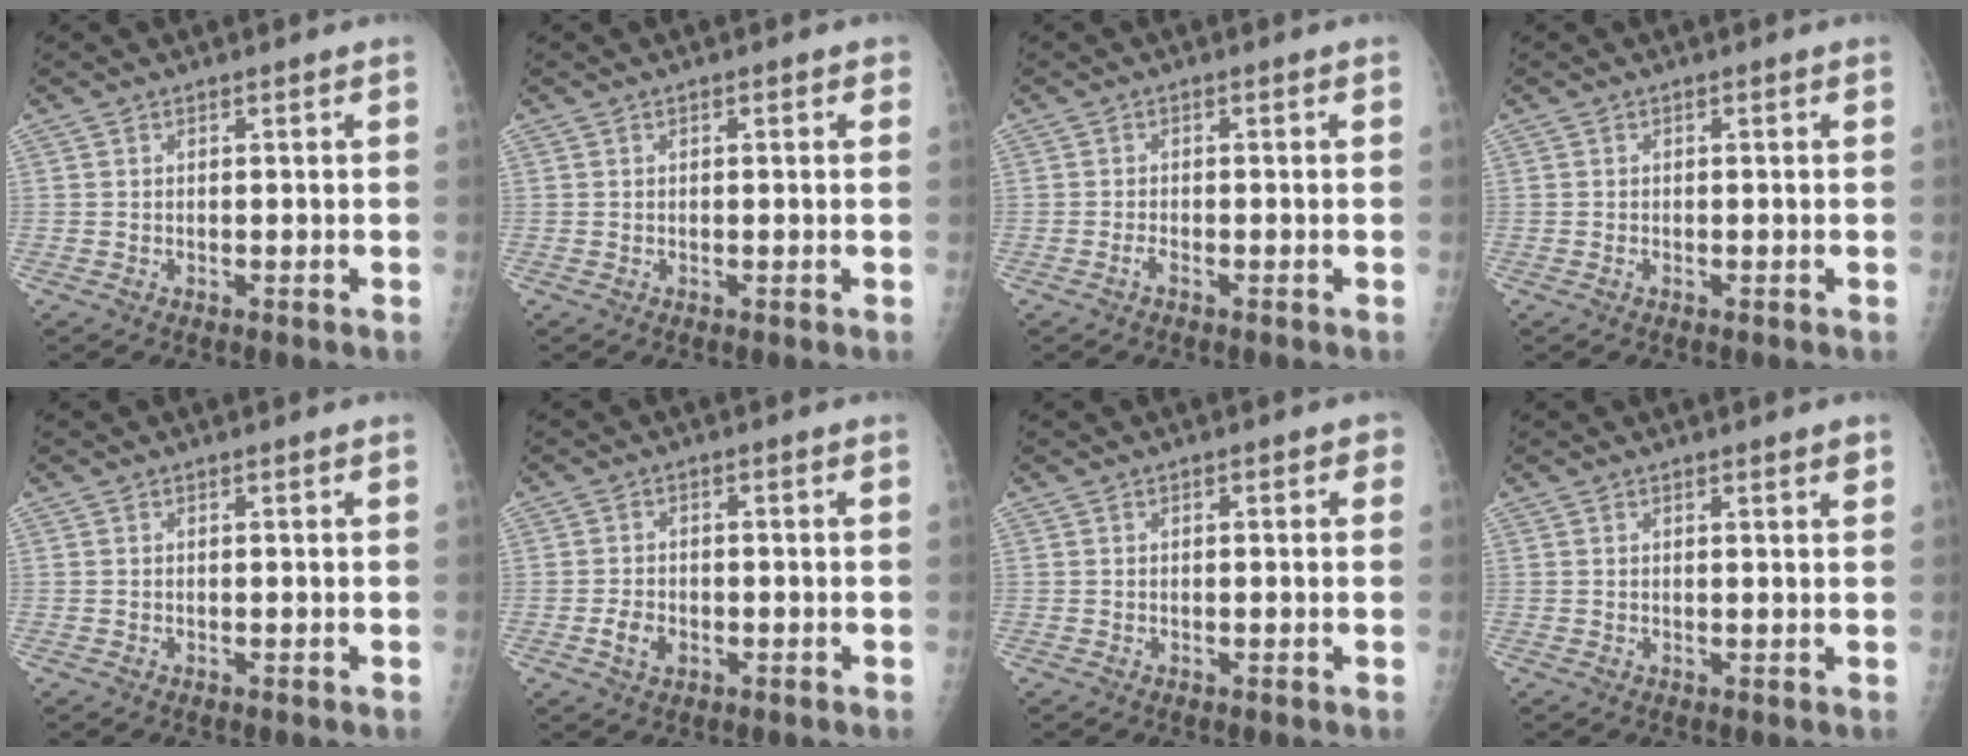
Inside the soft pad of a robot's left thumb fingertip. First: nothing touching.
{"total": 1.1, "force": [0.4, 0.5, 0.8], "torque": [-0.007, 0.001, 0.004]}
{"total": 1.1, "force": [-0.9, 0.2, 0.6], "torque": [-0.015, 0.003, -0.019]}
{"total": 0.0}
{"total": 0.0}
{"total": 3.3, "force": [-1.4, 2.2, 1.9], "torque": [-0.031, 0.006, -0.023]}
{"total": 1.9, "force": [0.6, 1.0, 1.5], "torque": [-0.008, 0.003, 0.002]}
{"total": 1.4, "force": [0.9, 0.1, 1.1], "torque": [-0.014, -0.005, 0.012]}